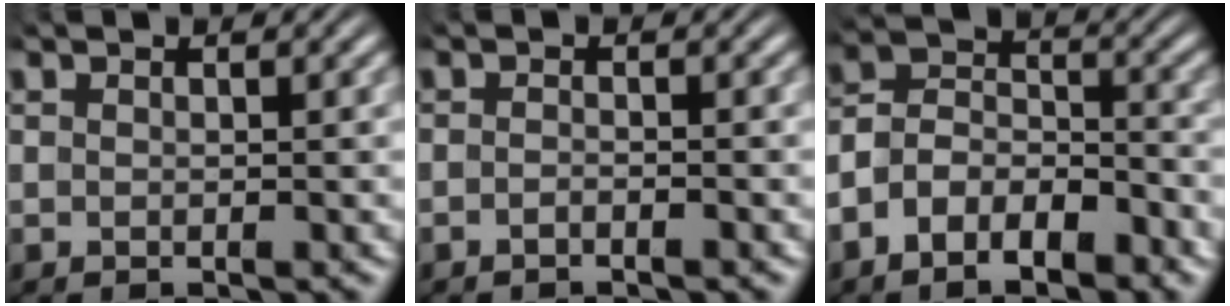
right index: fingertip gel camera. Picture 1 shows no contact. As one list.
[{"total": 1.1, "force": [-1.0, 0.2, 0.3], "torque": [-0.010, -0.001, -0.022]}, {"total": 8.2, "force": [-3.1, 6.8, 3.4], "torque": [-0.080, -0.017, -0.070]}]